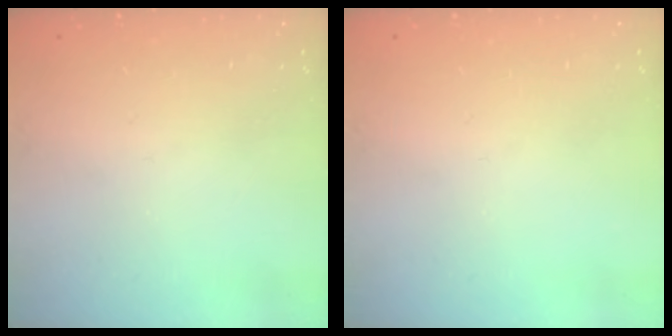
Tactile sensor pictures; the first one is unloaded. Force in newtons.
{"total": 0.0}